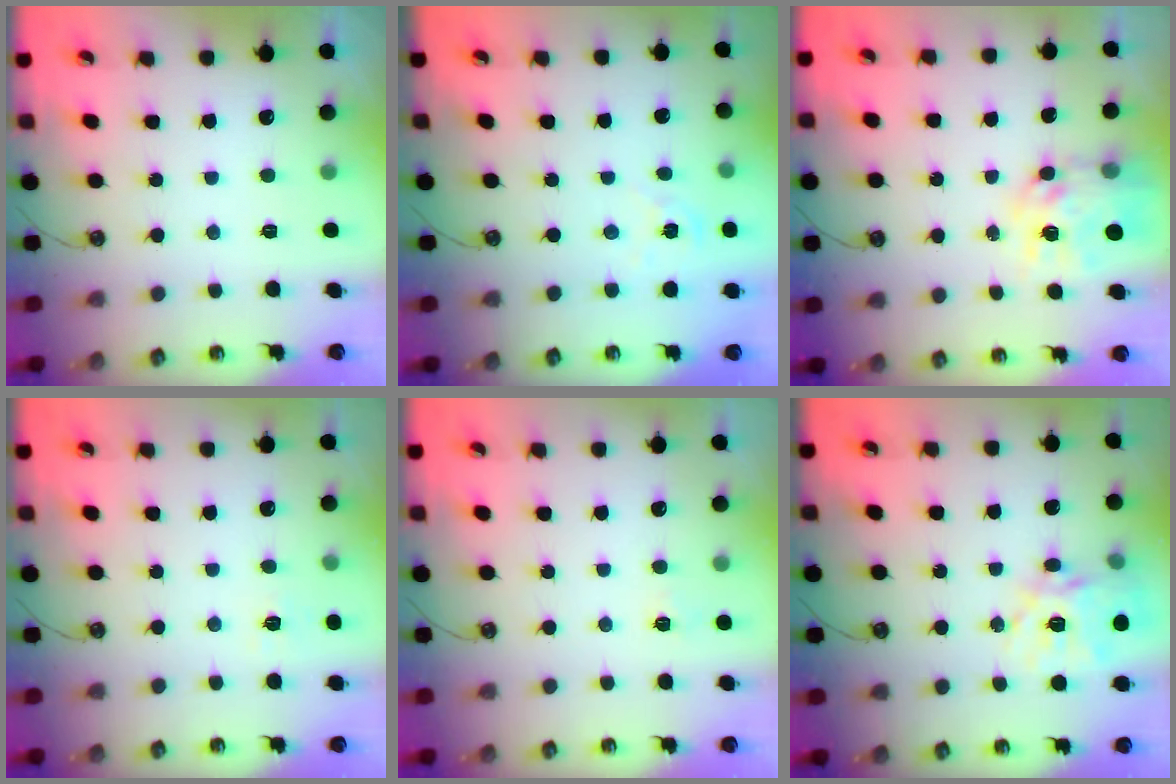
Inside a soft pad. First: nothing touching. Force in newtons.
{"total": 2.4, "press": 2.4, "slide": 0.2}
{"total": 11.9, "press": 11.8, "slide": 1.0}
{"total": 5.7, "press": 5.7, "slide": 0.5}
{"total": 2.8, "press": 2.8, "slide": 0.3}
{"total": 17.4, "press": 17.3, "slide": 1.5}